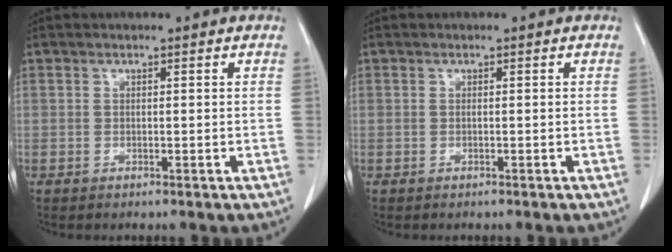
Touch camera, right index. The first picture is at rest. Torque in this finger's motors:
{"motor_torque": [0.02, -0.03, 0.00, 0.01]}